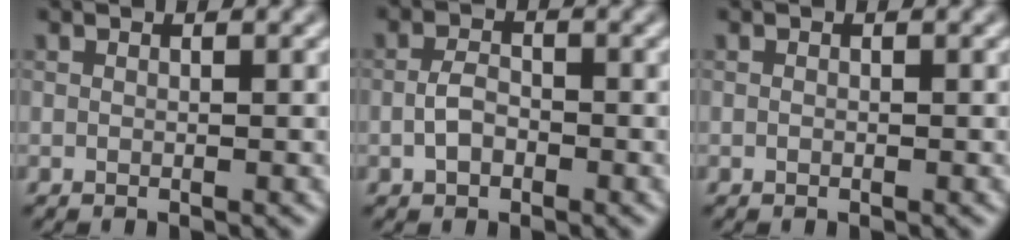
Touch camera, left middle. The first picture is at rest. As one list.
[{"total": 2.1, "force": [-0.7, 1.4, 1.4], "torque": [-0.031, 0.004, -0.019]}, {"total": 0.0}]